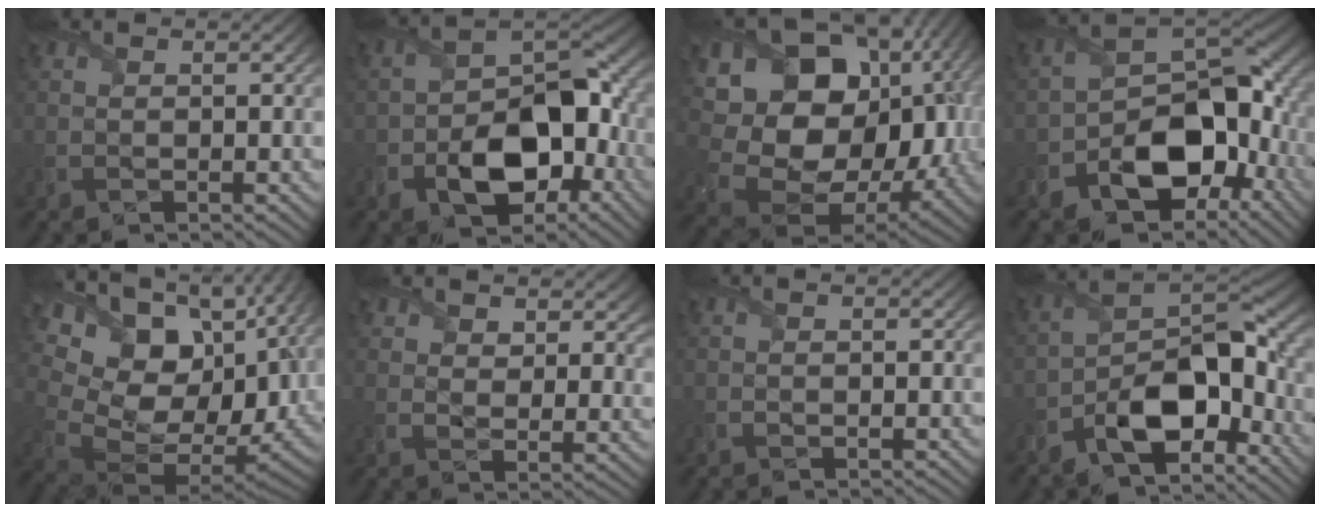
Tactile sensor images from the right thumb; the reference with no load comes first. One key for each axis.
{"total": 11.3, "fx": -4.3, "fy": 6.9, "fz": 7.9, "tx": -0.132, "ty": -0.010, "tz": -0.074}
{"total": 19.4, "fx": 3.2, "fy": 15.3, "fz": 11.4, "tx": -0.259, "ty": -0.026, "tz": 0.090}
{"total": 13.1, "fx": -5.2, "fy": 8.1, "fz": 8.9, "tx": -0.134, "ty": -0.020, "tz": -0.101}
{"total": 20.1, "fx": 4.8, "fy": 13.8, "fz": 13.9, "tx": -0.286, "ty": -0.013, "tz": 0.143}
{"total": 6.3, "fx": 4.2, "fy": 3.7, "fz": 3.0, "tx": -0.072, "ty": -0.004, "tz": 0.073}
{"total": 0.0}
{"total": 10.1, "fx": -5.7, "fy": 4.4, "fz": 7.2, "tx": -0.118, "ty": -0.003, "tz": -0.118}